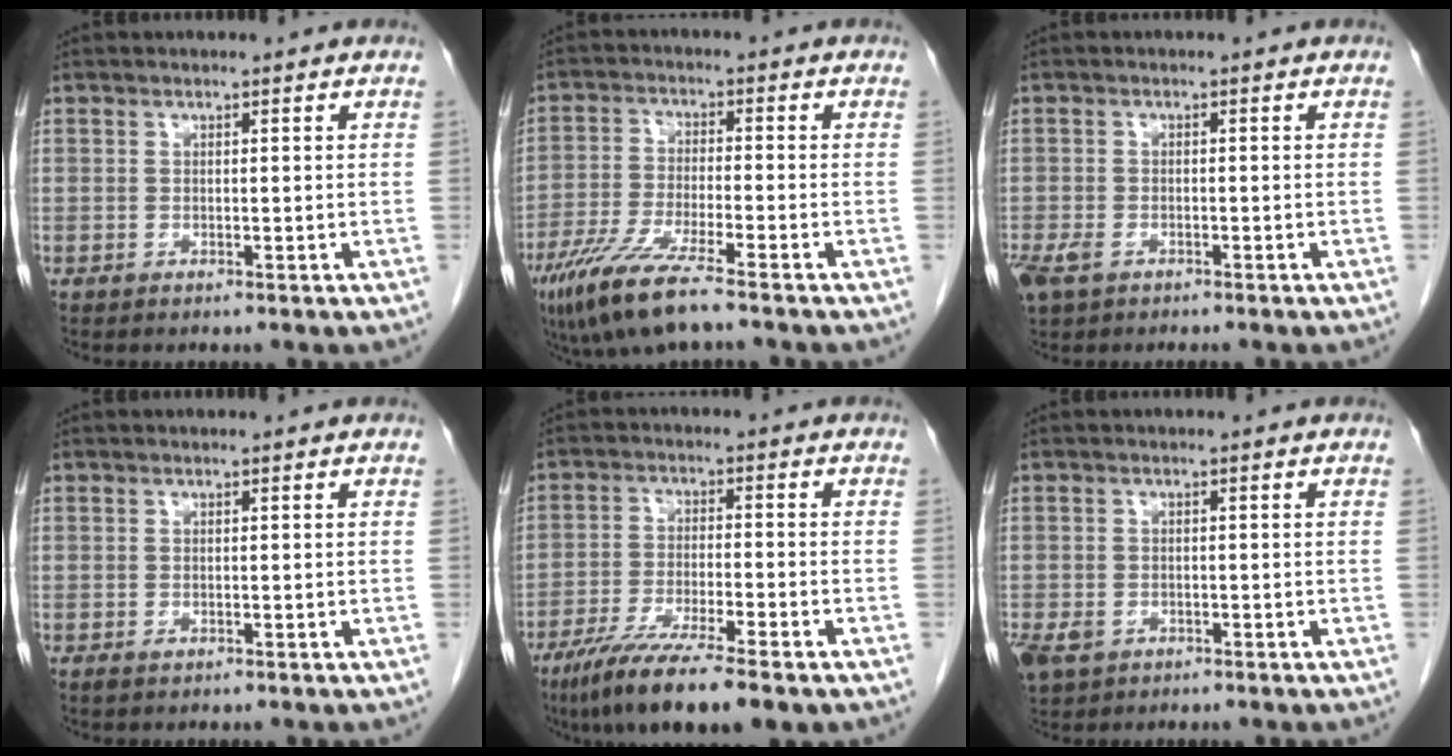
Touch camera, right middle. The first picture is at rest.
{"total": 9.5, "force": [-6.6, 0.6, 6.8], "torque": [-0.138, -0.027, -0.126]}
{"total": 4.1, "force": [-2.6, 2.3, 2.3], "torque": [-0.051, -0.006, -0.044]}
{"total": 0.5, "force": [-0.3, 0.3, 0.3], "torque": [-0.007, 0.000, -0.002]}
{"total": 12.0, "force": [-8.5, 1.4, 8.4], "torque": [-0.142, -0.030, -0.139]}
{"total": 4.7, "force": [-2.5, 3.4, 2.1], "torque": [-0.042, -0.004, -0.037]}